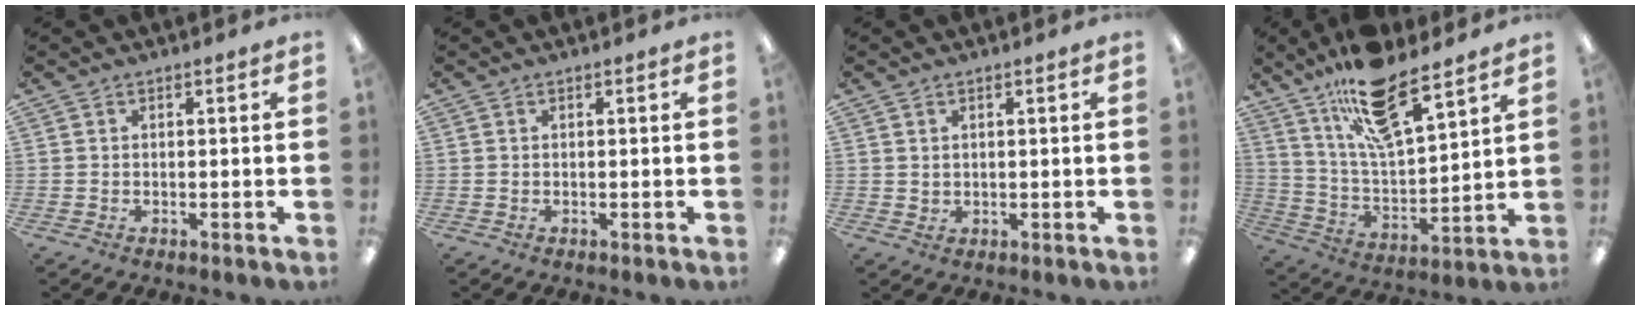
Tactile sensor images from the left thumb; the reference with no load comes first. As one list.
[{"total": 0.0}, {"total": 1.5, "force": [1.2, 0.9, 0.1], "torque": [-0.003, 0.001, 0.022]}, {"total": 17.1, "force": [12.5, 5.6, 10.2], "torque": [-0.181, -0.061, 0.212]}]